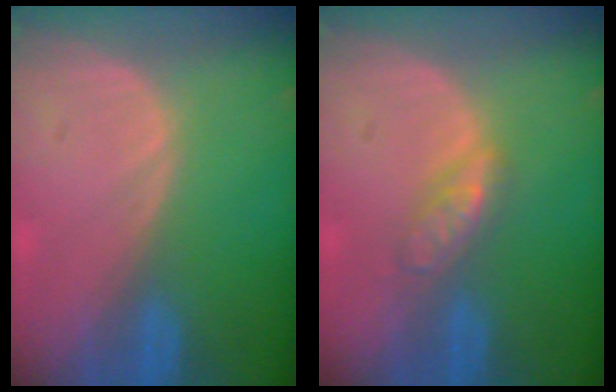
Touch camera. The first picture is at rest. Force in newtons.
{"total": 3.4, "press": 3.4, "slide": 0.2}